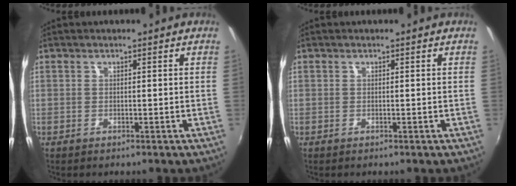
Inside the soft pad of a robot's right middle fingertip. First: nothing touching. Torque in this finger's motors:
{"motor_torque": [-0.05, 0.05, -0.01, -0.01]}